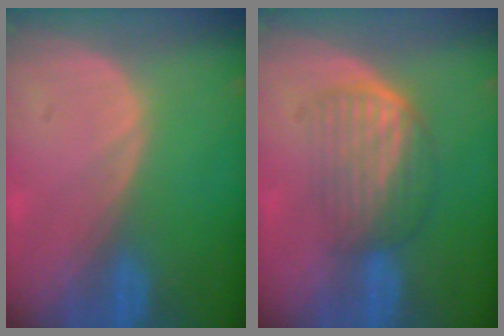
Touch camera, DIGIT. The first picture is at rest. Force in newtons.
{"total": 6.7, "press": 5.8, "slide": 3.2}